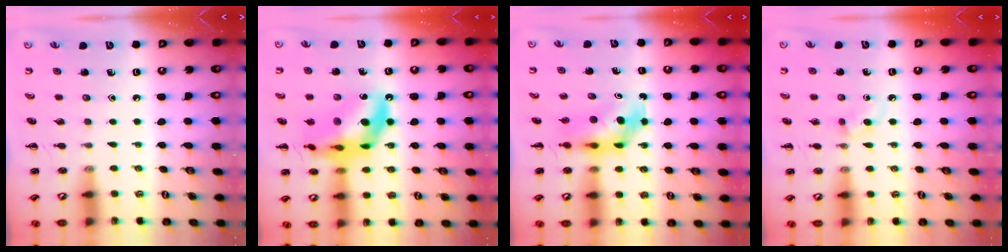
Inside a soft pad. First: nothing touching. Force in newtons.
{"total": 17.4, "press": 16.8, "slide": 4.3}
{"total": 5.1, "press": 5.0, "slide": 0.6}
{"total": 2.9, "press": 2.7, "slide": 1.2}